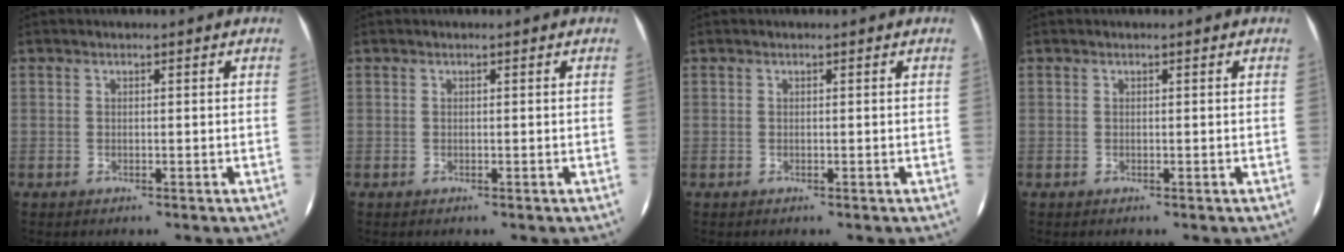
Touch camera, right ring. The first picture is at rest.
{"total": 0.0}
{"total": 0.0}
{"total": 0.0}